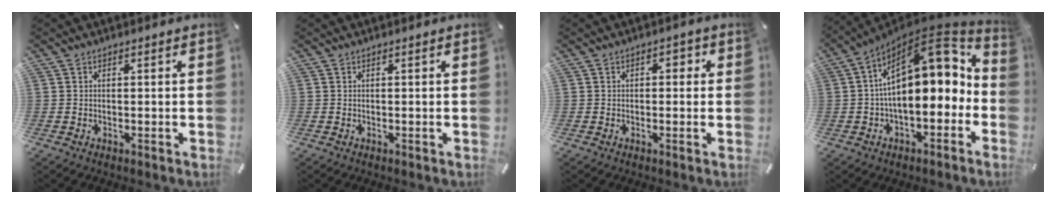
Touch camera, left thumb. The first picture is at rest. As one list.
[{"total": 0.0}, {"total": 1.8, "force": [-0.3, 1.3, 1.2], "torque": [-0.015, 0.008, -0.011]}, {"total": 19.6, "force": [4.5, 10.5, 15.9], "torque": [-0.212, -0.039, 0.084]}]